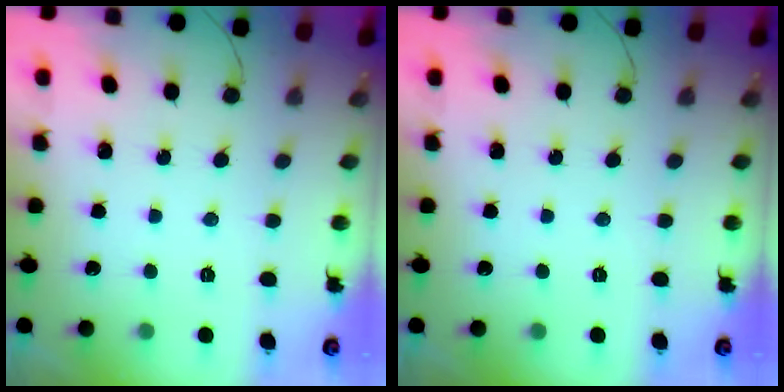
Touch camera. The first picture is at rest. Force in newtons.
{"total": 0.0}